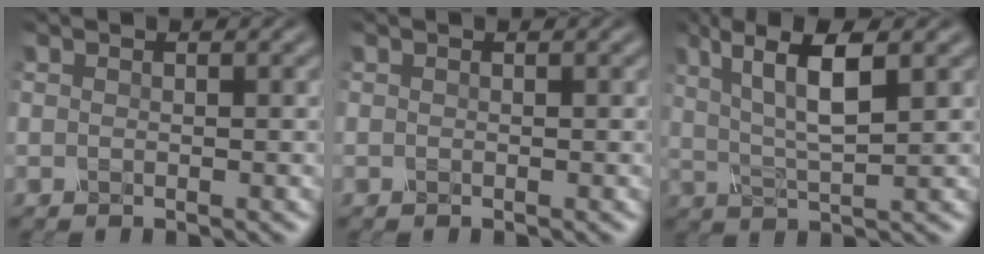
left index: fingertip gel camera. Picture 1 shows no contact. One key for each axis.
{"total": 0.0}
{"total": 6.9, "fx": 2.3, "fy": 1.9, "fz": 6.2, "tx": -0.115, "ty": 0.004, "tz": 0.041}